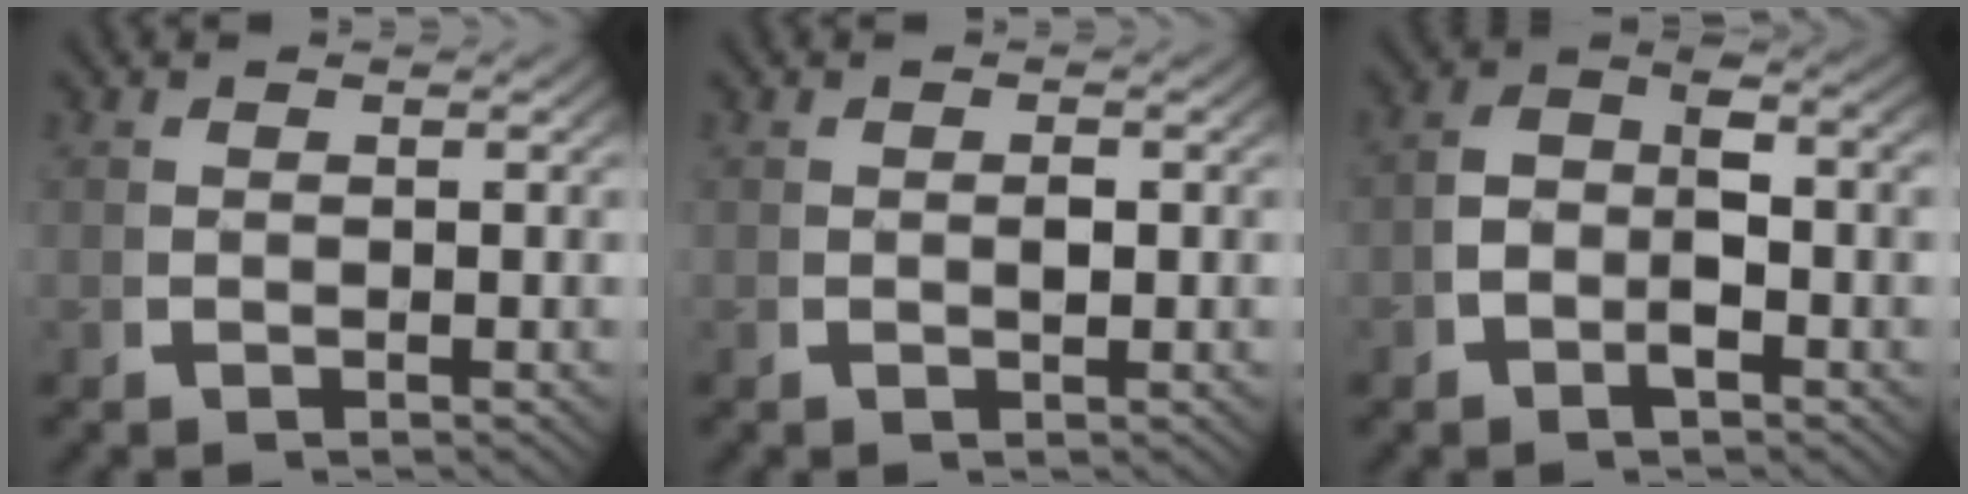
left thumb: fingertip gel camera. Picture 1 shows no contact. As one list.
[{"total": 0.9, "force": [0.0, 0.5, 0.8], "torque": [-0.013, -0.002, 0.001]}, {"total": 4.8, "force": [-0.6, 2.9, 3.7], "torque": [-0.070, -0.009, -0.011]}]